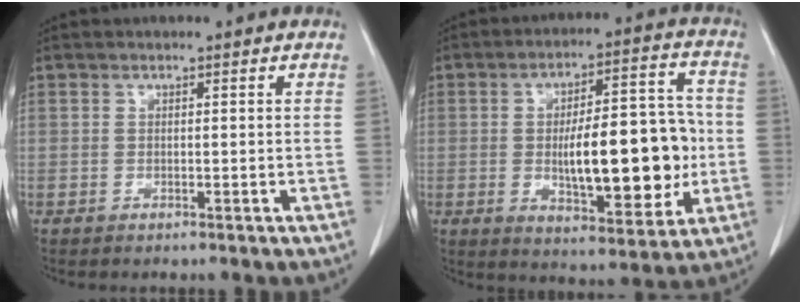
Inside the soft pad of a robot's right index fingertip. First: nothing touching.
{"total": 16.6, "force": [-1.5, 5.5, 15.6], "torque": [-0.238, 0.016, -0.014]}